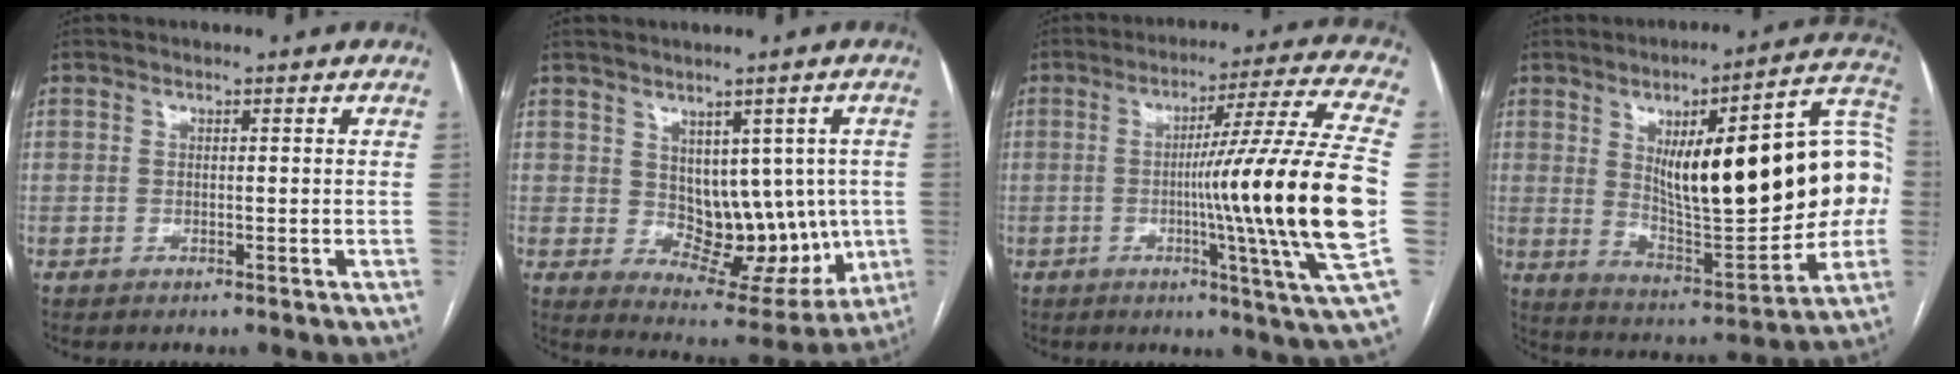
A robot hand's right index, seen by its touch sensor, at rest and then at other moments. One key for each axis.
{"total": 11.4, "fx": 0.3, "fy": 7.2, "fz": 8.9, "tx": -0.096, "ty": 0.010, "tz": 0.031}
{"total": 20.1, "fx": -2.4, "fy": -3.4, "fz": 19.7, "tx": -0.281, "ty": -0.016, "tz": -0.053}
{"total": 27.1, "fx": 2.8, "fy": 6.9, "fz": 26.1, "tx": -0.330, "ty": 0.037, "tz": 0.052}